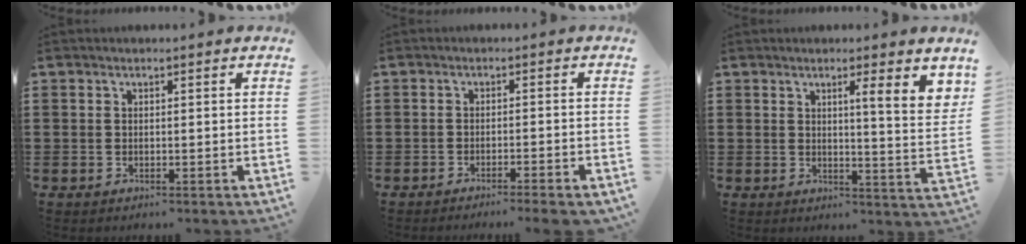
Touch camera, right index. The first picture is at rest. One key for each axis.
{"total": 2.1, "fx": -1.9, "fy": -0.4, "fz": 0.8, "tx": -0.014, "ty": 0.001, "tz": -0.037}
{"total": 5.2, "fx": 2.7, "fy": 0.0, "fz": 4.4, "tx": -0.067, "ty": -0.020, "tz": 0.038}